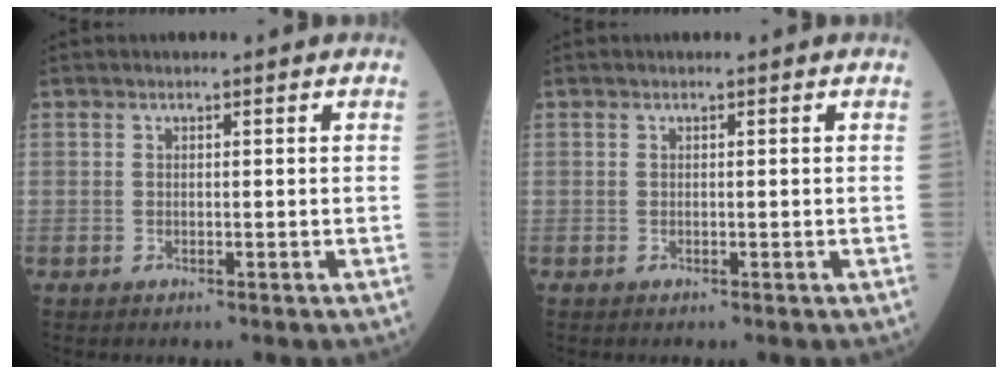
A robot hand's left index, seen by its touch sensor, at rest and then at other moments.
{"total": 0.0}